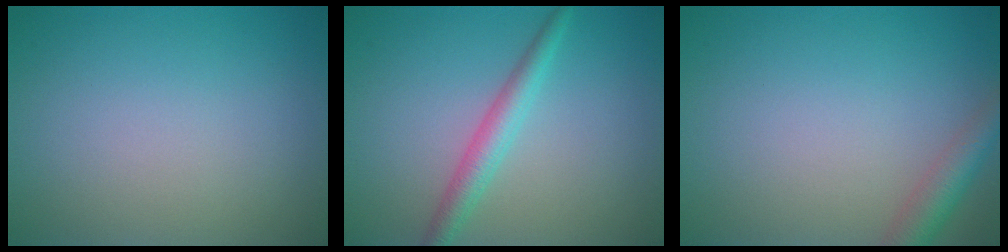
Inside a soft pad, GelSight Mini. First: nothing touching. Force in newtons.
{"total": 2.7, "press": 2.7, "slide": 0.1}
{"total": 2.9, "press": 2.9, "slide": 0.2}